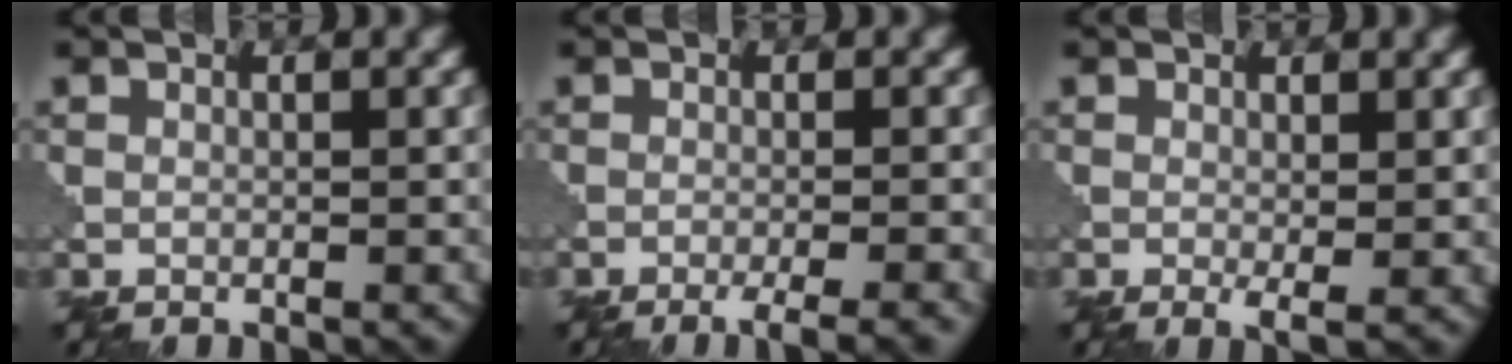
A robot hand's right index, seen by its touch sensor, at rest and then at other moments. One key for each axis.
{"total": 4.0, "fx": -2.3, "fy": 0.8, "fz": 3.1, "tx": -0.034, "ty": 0.005, "tz": -0.038}
{"total": 1.5, "fx": -0.1, "fy": 0.3, "fz": 1.5, "tx": -0.022, "ty": -0.011, "tz": 0.000}